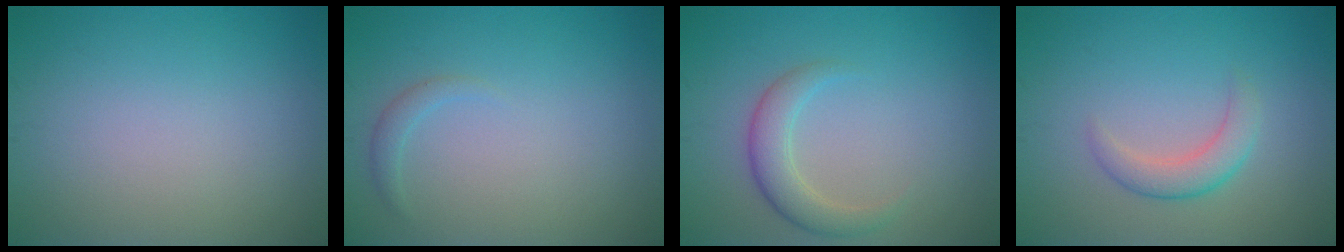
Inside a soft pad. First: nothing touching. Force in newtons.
{"total": 1.0, "press": 1.0, "slide": 0.1}
{"total": 2.9, "press": 2.9, "slide": 0.2}
{"total": 2.6, "press": 2.5, "slide": 0.3}